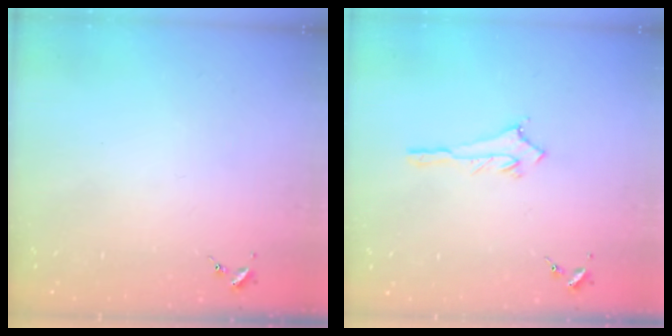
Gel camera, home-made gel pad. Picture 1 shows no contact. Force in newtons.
{"total": 2.9, "press": 2.8, "slide": 0.4}